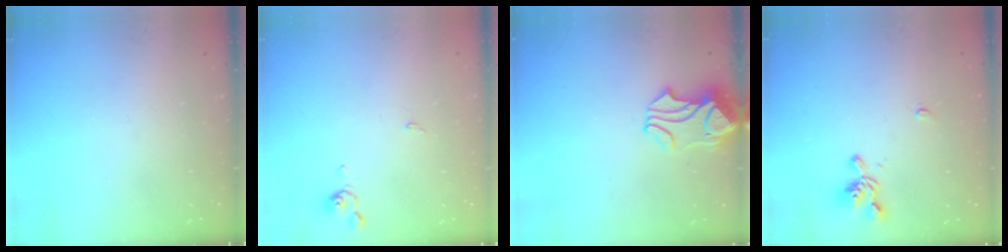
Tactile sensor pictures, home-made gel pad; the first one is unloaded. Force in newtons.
{"total": 0.7, "press": 0.6, "slide": 0.3}
{"total": 1.4, "press": 0.9, "slide": 1.0}
{"total": 2.0, "press": 1.8, "slide": 0.9}